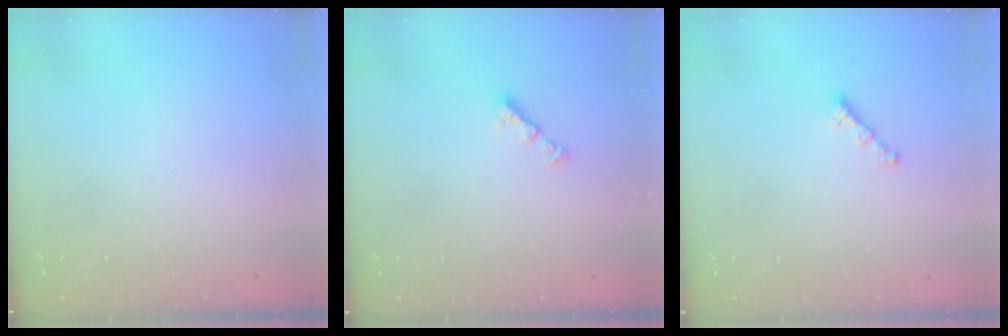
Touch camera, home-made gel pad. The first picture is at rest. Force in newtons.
{"total": 2.9, "press": 2.8, "slide": 0.6}
{"total": 1.6, "press": 1.5, "slide": 0.5}